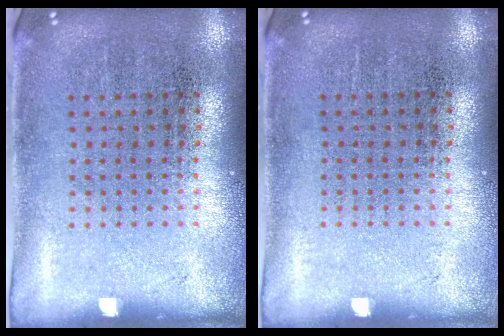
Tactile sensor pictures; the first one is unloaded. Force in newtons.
{"total": 0.0}